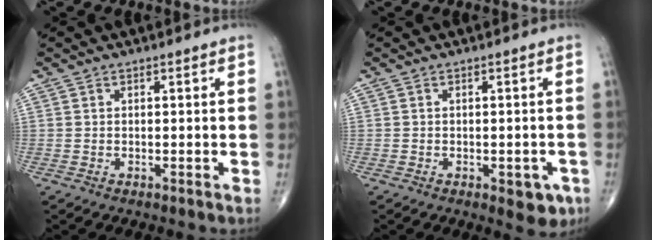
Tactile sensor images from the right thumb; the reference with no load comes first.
{"total": 4.7, "force": [-2.0, 2.4, 3.6], "torque": [-0.020, 0.004, -0.020]}